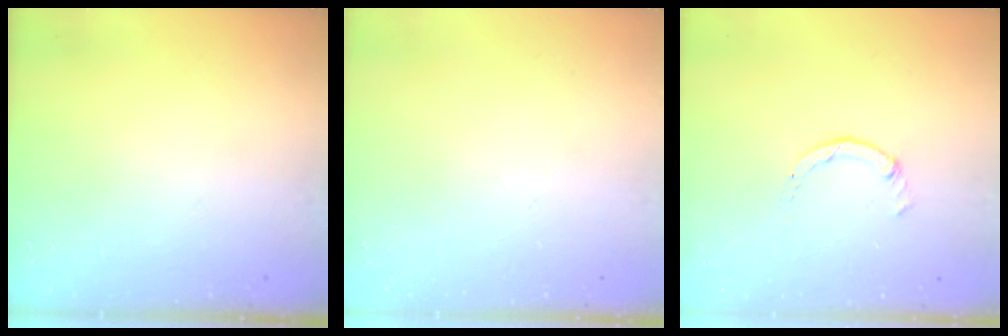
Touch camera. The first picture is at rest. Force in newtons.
{"total": 0.0}
{"total": 0.7, "press": 0.7, "slide": 0.2}